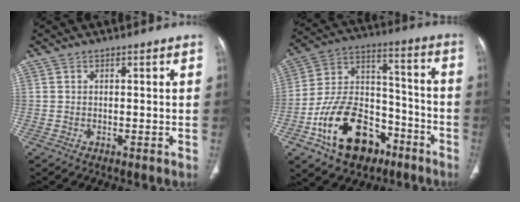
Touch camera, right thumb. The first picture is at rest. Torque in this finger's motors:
{"motor_torque": [0.54, 0.63, 1.90, -0.89, 0.19]}